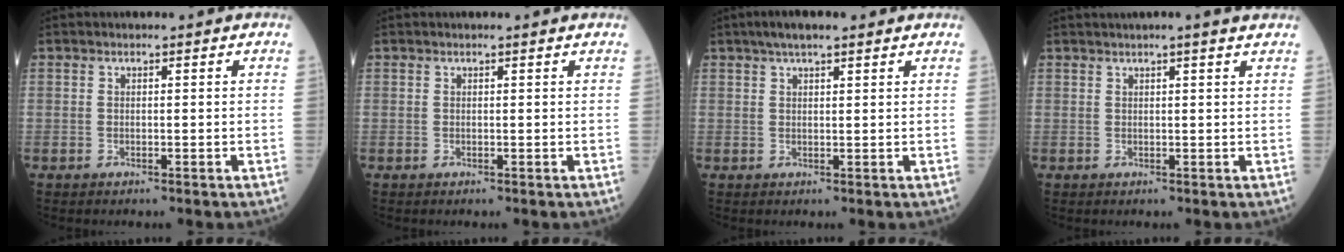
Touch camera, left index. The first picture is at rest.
{"total": 0.7, "force": [0.7, -0.1, 0.2], "torque": [-0.011, -0.001, 0.009]}
{"total": 5.3, "force": [3.9, 1.0, 3.5], "torque": [-0.059, 0.029, 0.064]}
{"total": 4.2, "force": [3.5, -0.6, 2.2], "torque": [-0.030, 0.017, 0.042]}